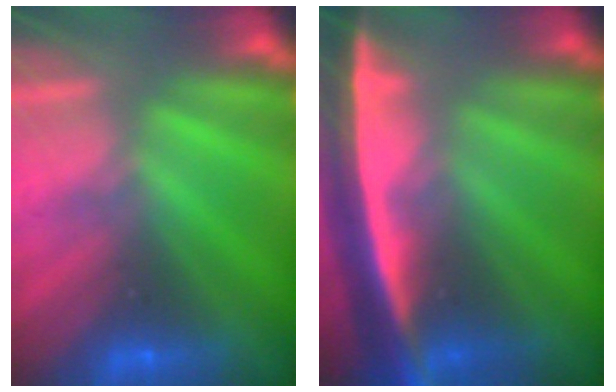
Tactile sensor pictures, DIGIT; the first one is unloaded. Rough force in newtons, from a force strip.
{"total": 7.0}